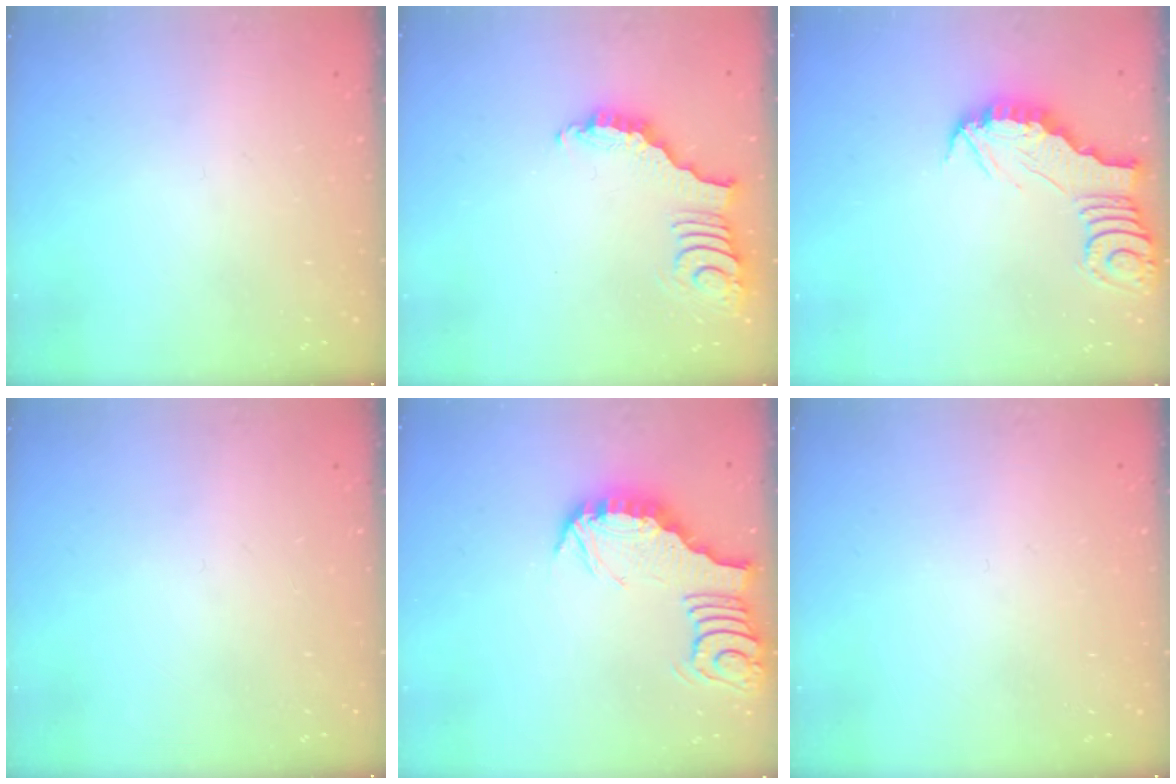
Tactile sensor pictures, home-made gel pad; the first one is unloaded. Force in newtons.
{"total": 3.4, "press": 3.4, "slide": 0.3}
{"total": 2.8, "press": 2.8, "slide": 0.1}
{"total": 0.0}
{"total": 3.5, "press": 3.5, "slide": 0.3}
{"total": 0.0}